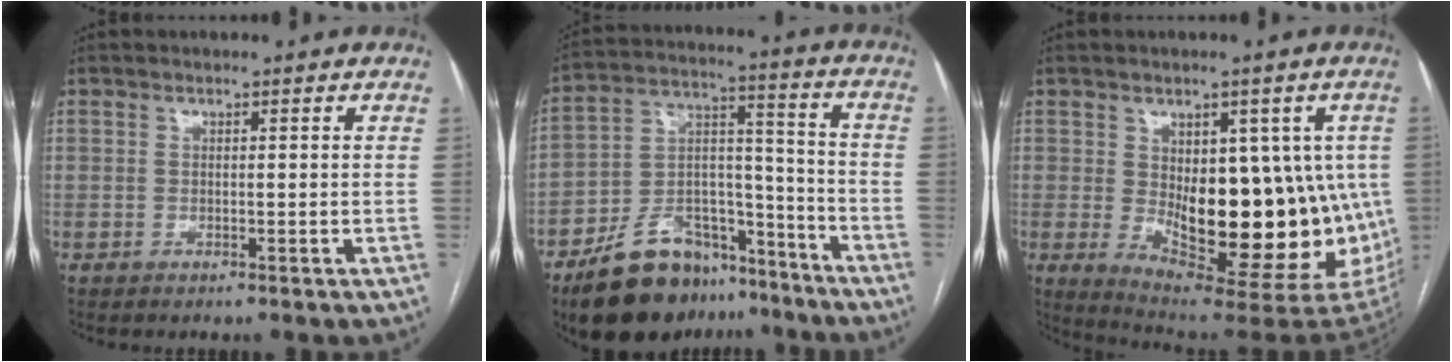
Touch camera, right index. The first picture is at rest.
{"total": 17.2, "force": [-12.8, 8.3, 7.9], "torque": [-0.129, 0.044, -0.210]}
{"total": 20.7, "force": [-1.8, 8.7, 18.7], "torque": [-0.200, 0.002, 0.003]}